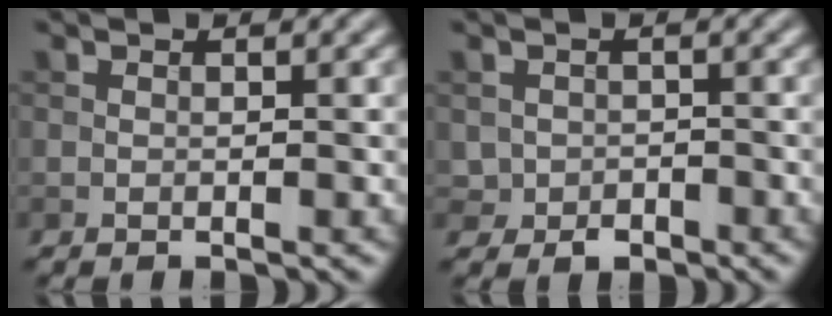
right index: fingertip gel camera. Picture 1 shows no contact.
{"total": 1.8, "force": [-0.7, 1.6, 0.6], "torque": [-0.004, -0.006, -0.016]}